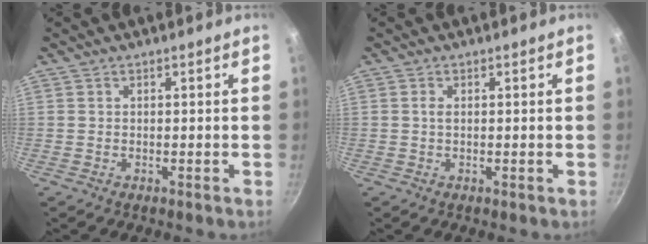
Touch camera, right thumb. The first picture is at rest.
{"total": 1.0, "force": [0.1, 0.4, 0.9], "torque": [-0.022, -0.002, 0.000]}